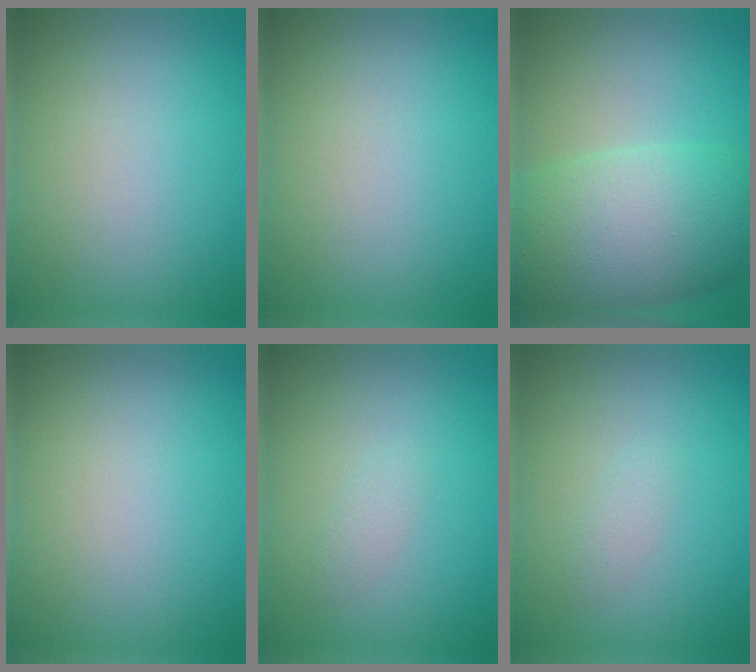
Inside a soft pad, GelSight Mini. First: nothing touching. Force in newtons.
{"total": 0.0}
{"total": 9.6, "press": 9.6, "slide": 0.3}
{"total": 0.0}
{"total": 1.1, "press": 1.1, "slide": 0.1}
{"total": 1.1, "press": 1.1, "slide": 0.1}